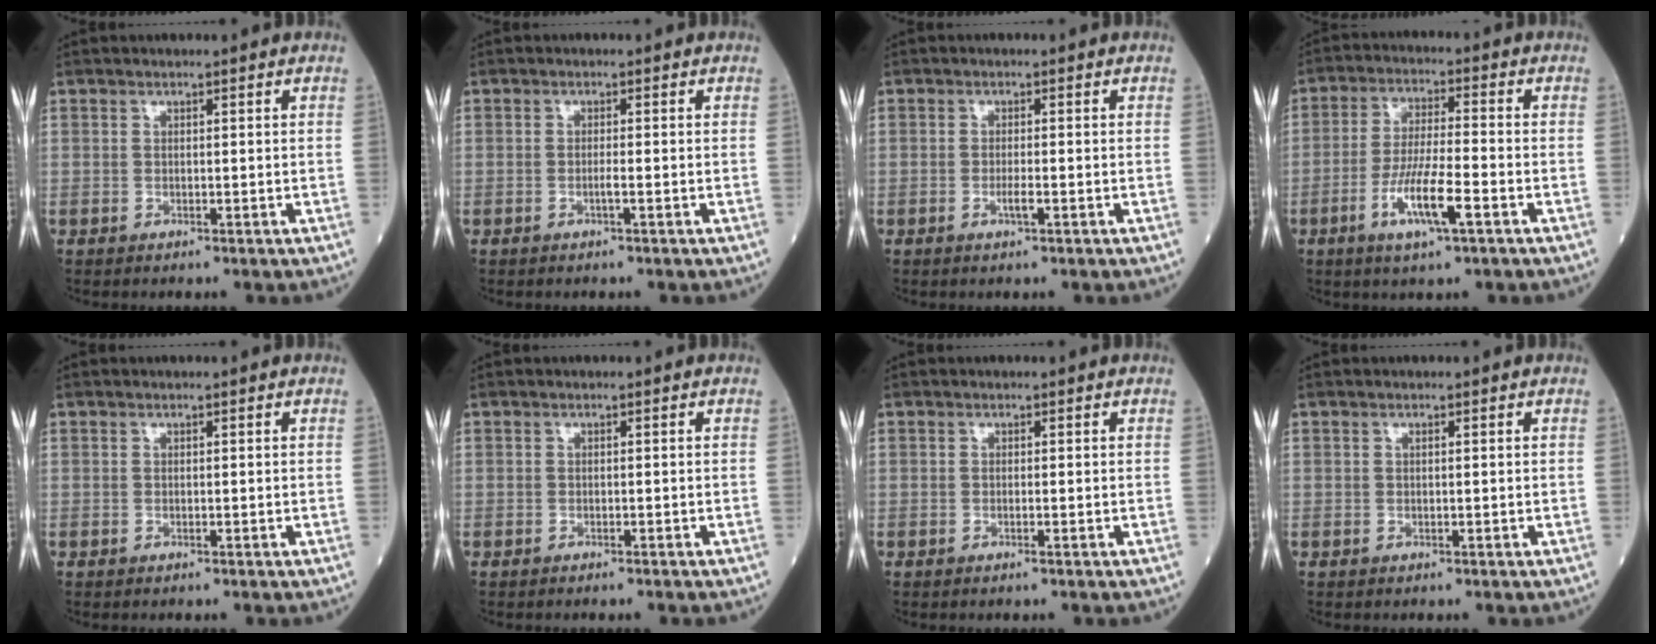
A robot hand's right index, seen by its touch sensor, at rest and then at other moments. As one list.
[{"total": 1.2, "force": [-0.4, -0.1, 1.1], "torque": [-0.023, -0.001, -0.009]}, {"total": 1.8, "force": [-0.6, 0.1, 1.6], "torque": [-0.033, -0.003, -0.012]}, {"total": 8.9, "force": [-3.6, 0.8, 8.0], "torque": [-0.157, -0.010, -0.067]}, {"total": 0.0}, {"total": 0.9, "force": [-0.8, 0.0, 0.3], "torque": [-0.007, -0.001, -0.011]}, {"total": 0.6, "force": [-0.2, -0.1, 0.6], "torque": [-0.012, -0.001, -0.005]}, {"total": 0.0}]